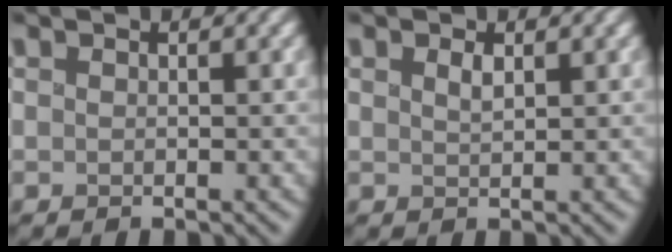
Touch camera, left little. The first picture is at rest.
{"total": 0.9, "force": [0.4, 0.6, 0.7], "torque": [-0.011, -0.001, 0.009]}